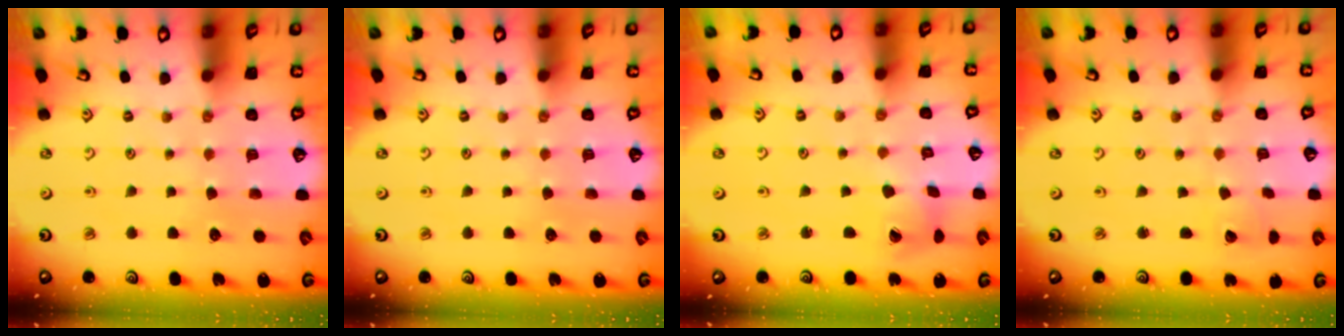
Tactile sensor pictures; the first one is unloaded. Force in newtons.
{"total": 0.0}
{"total": 4.9, "press": 4.9, "slide": 0.4}
{"total": 1.2, "press": 1.2, "slide": 0.1}